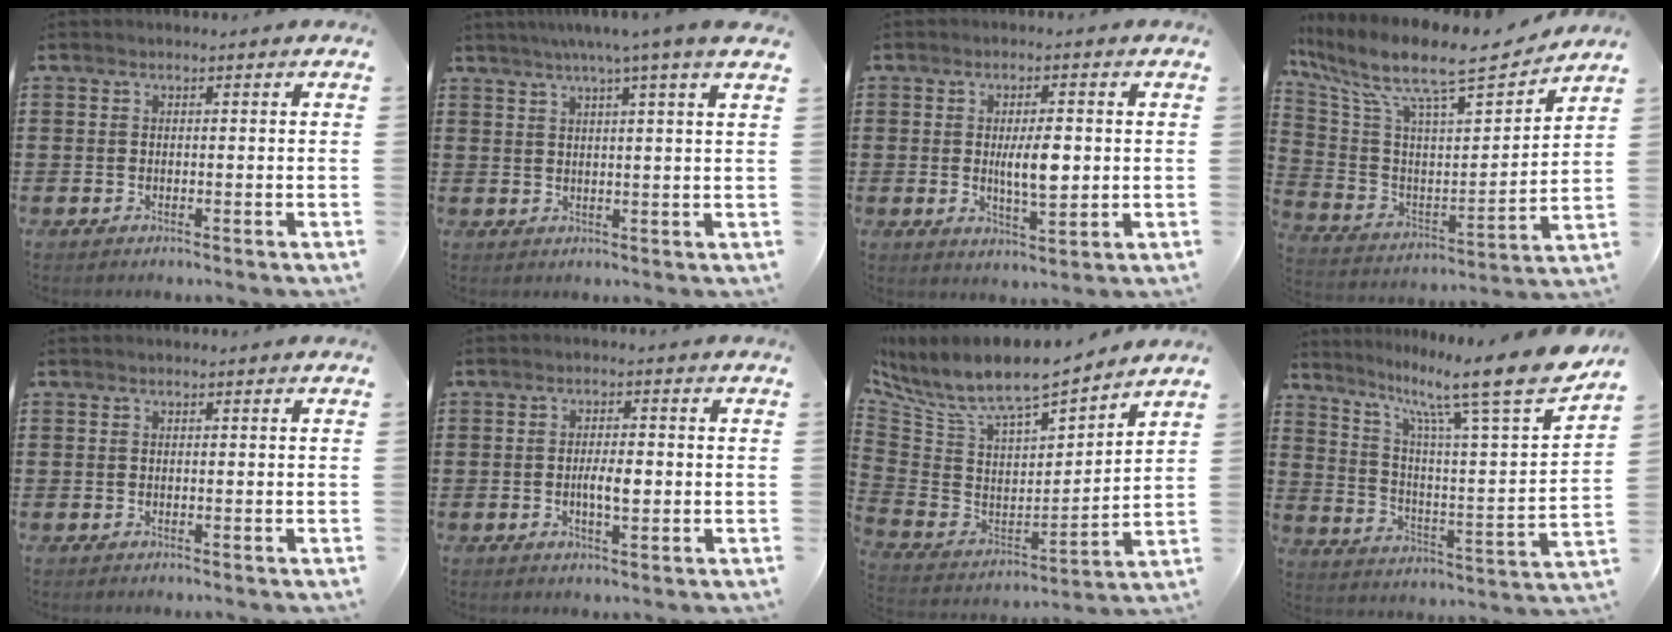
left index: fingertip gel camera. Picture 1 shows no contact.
{"total": 4.7, "force": [3.3, -0.9, 3.2], "torque": [-0.071, -0.005, 0.054]}
{"total": 5.9, "force": [0.3, 2.0, 5.5], "torque": [-0.093, -0.005, -0.002]}
{"total": 11.1, "force": [8.6, 2.3, 6.7], "torque": [-0.156, -0.060, 0.140]}
{"total": 0.0}
{"total": 3.7, "force": [-0.5, 1.2, 3.5], "torque": [-0.062, 0.003, -0.009]}
{"total": 7.8, "force": [6.7, 1.9, 3.4], "torque": [-0.100, -0.059, 0.113]}
{"total": 13.1, "force": [10.5, 0.2, 7.9], "torque": [-0.150, -0.086, 0.158]}